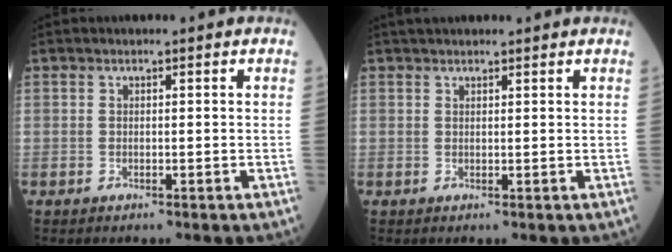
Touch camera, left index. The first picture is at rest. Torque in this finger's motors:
{"motor_torque": [0.72, -0.70, 0.10, 0.06]}